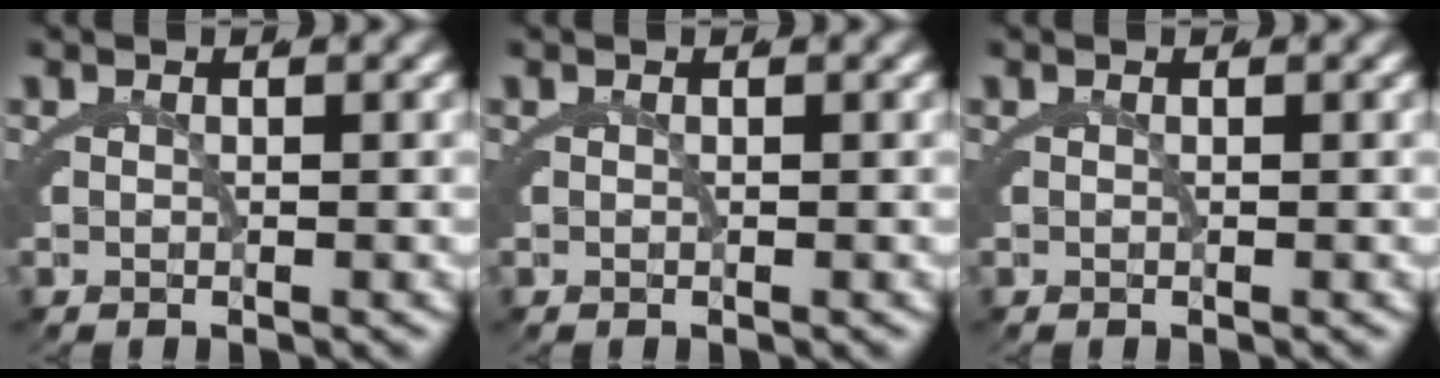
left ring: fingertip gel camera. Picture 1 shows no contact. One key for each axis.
{"total": 0.0}
{"total": 0.0}